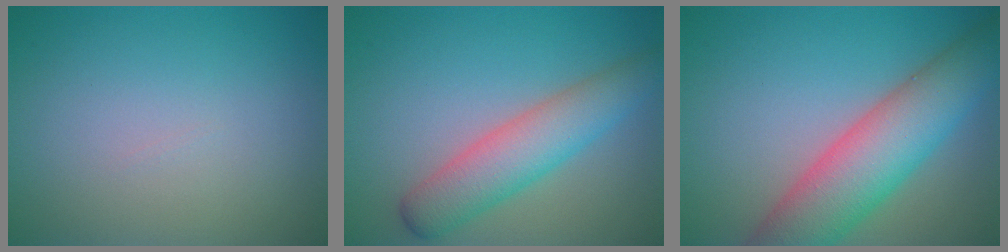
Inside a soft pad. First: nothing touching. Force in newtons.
{"total": 5.1, "press": 5.1, "slide": 0.0}
{"total": 8.7, "press": 8.7, "slide": 0.5}